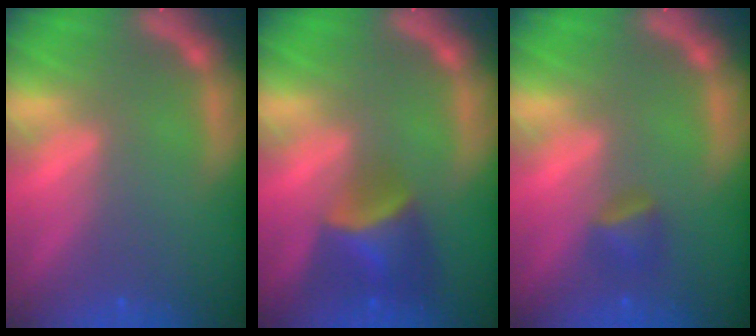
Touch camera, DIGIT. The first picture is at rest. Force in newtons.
{"total": 5.0}
{"total": 1.9}